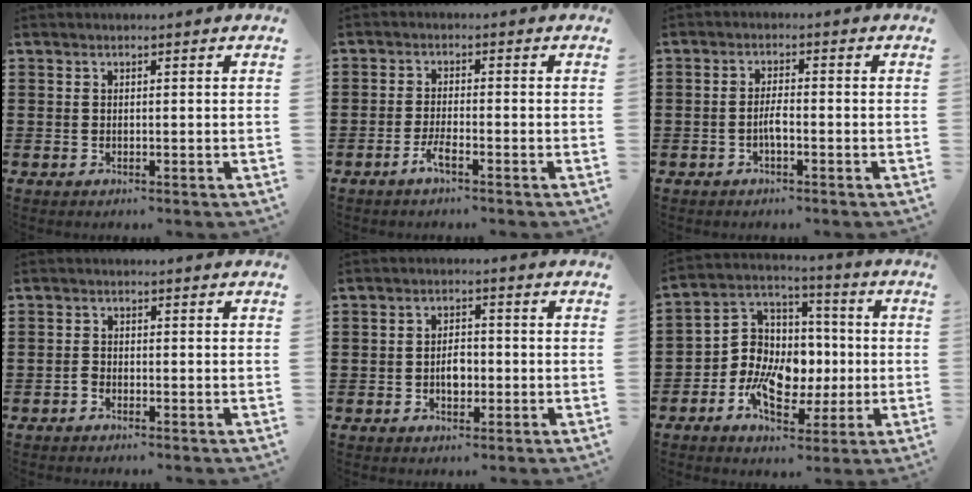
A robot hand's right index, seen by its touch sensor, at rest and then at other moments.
{"total": 2.6, "force": [-1.6, 0.3, 2.0], "torque": [-0.048, -0.004, -0.033]}
{"total": 2.7, "force": [-1.0, 0.6, 2.4], "torque": [-0.060, -0.001, -0.024]}
{"total": 1.1, "force": [-0.9, 0.5, 0.4], "torque": [-0.011, -0.002, -0.017]}
{"total": 3.3, "force": [-0.8, 1.8, 2.7], "torque": [-0.044, 0.000, -0.016]}
{"total": 11.2, "force": [-2.6, 8.4, 6.9], "torque": [-0.156, 0.014, -0.046]}